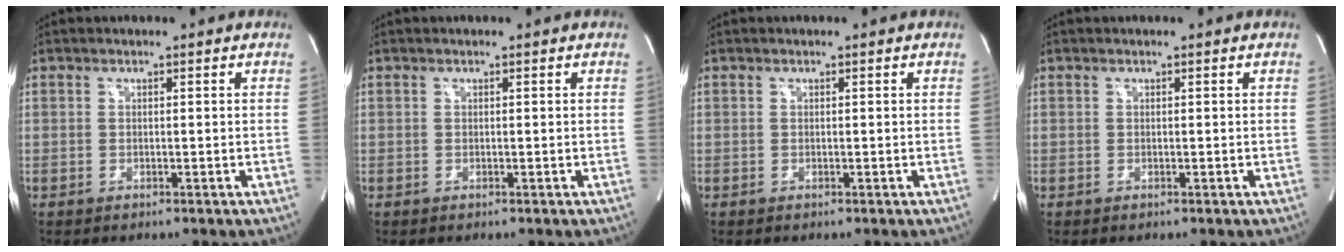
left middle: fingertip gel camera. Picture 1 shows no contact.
{"total": 0.0}
{"total": 0.0}
{"total": 0.0}